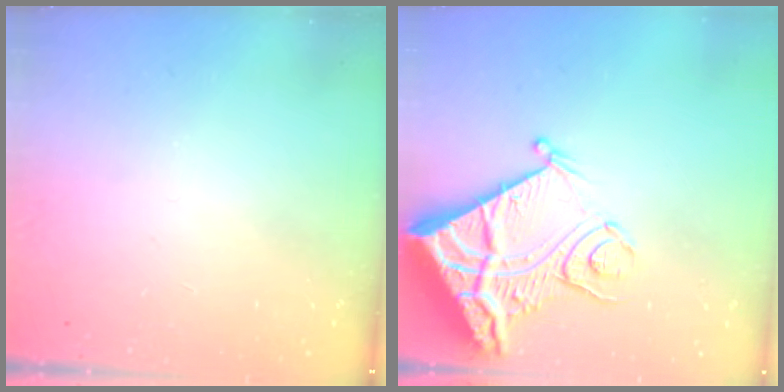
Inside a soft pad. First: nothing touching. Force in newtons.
{"total": 17.7, "press": 17.5, "slide": 2.3}